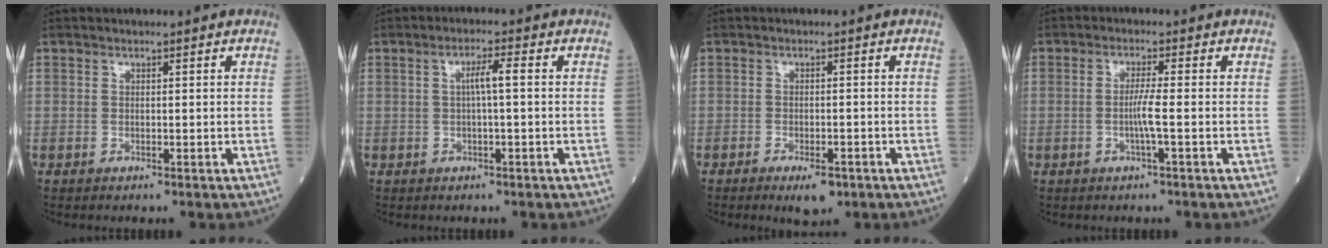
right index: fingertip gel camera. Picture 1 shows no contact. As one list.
[{"total": 3.0, "force": [0.2, 0.1, 3.0], "torque": [-0.054, 0.007, 0.004]}, {"total": 3.5, "force": [-2.1, 1.3, 2.5], "torque": [-0.040, -0.001, -0.024]}, {"total": 3.0, "force": [-0.8, -0.5, 2.8], "torque": [-0.055, -0.002, -0.016]}]